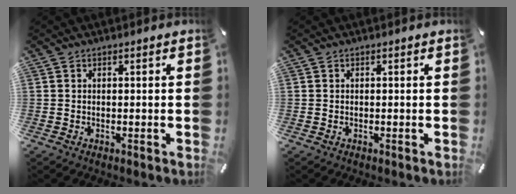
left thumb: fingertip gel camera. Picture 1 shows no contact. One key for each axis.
{"total": 0.0}